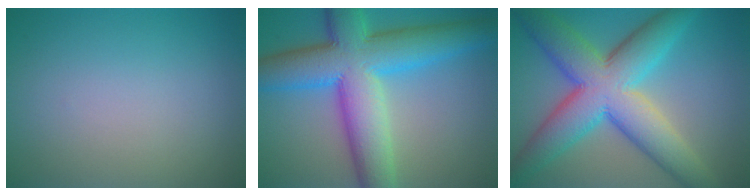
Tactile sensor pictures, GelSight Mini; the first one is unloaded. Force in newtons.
{"total": 12.0, "press": 12.0, "slide": 0.2}
{"total": 11.1, "press": 11.1, "slide": 0.3}